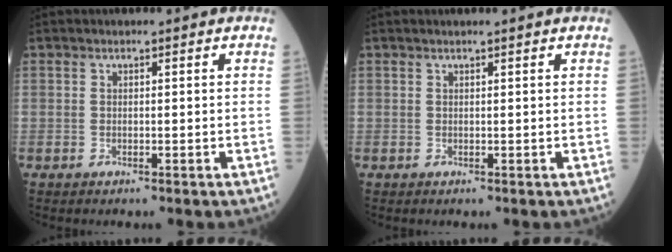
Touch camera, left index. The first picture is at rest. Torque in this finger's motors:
{"motor_torque": [-0.06, 0.05, -0.04, 0.01]}